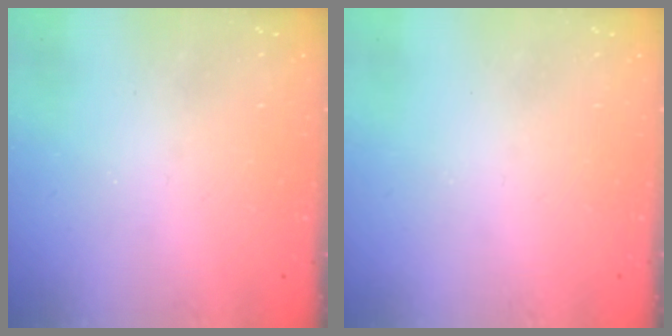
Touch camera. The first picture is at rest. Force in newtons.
{"total": 0.0}